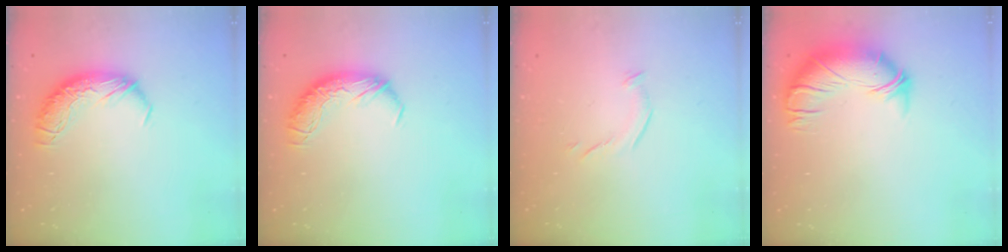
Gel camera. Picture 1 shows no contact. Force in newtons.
{"total": 0.0}
{"total": 4.6, "press": 4.4, "slide": 1.1}
{"total": 2.7, "press": 1.6, "slide": 2.2}